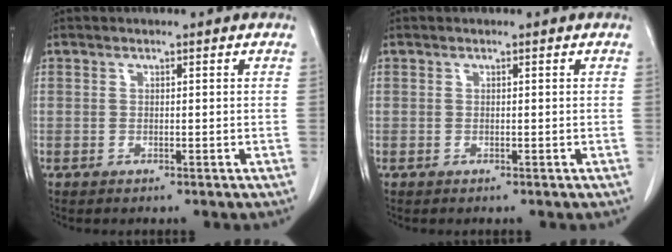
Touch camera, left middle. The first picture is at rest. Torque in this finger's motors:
{"motor_torque": [-0.02, 0.03, -0.03, 0.00]}